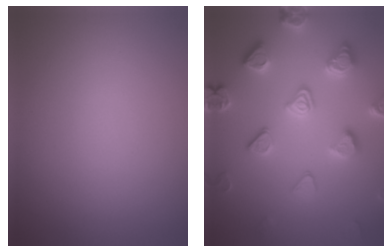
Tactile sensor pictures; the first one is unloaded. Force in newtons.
{"total": 4.7, "press": 4.5, "slide": 1.4}